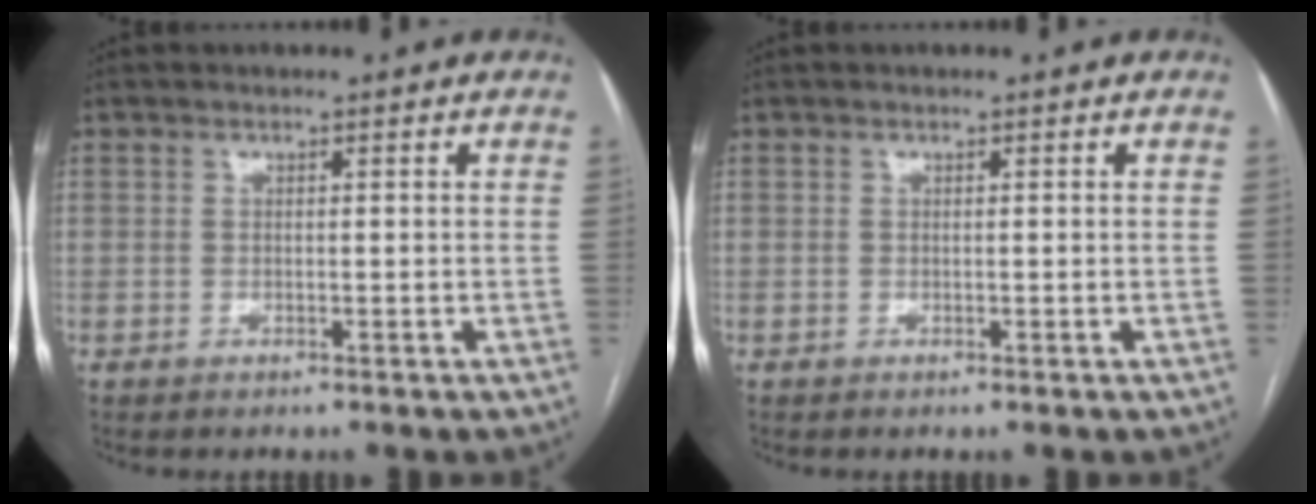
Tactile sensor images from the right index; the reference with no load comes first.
{"total": 0.0}